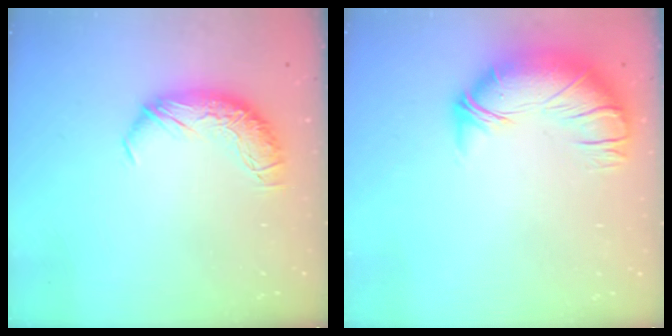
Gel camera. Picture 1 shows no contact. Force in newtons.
{"total": 2.6, "press": 0.3, "slide": 2.6}